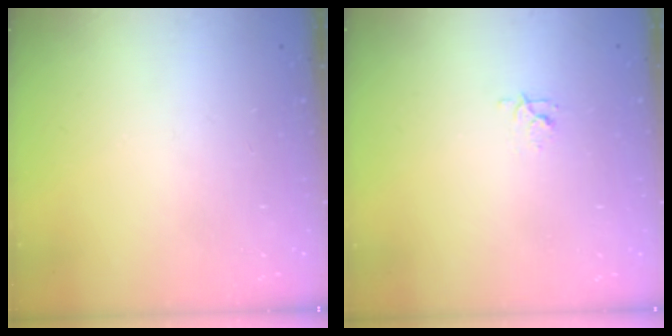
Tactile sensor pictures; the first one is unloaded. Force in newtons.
{"total": 3.8, "press": 3.7, "slide": 0.4}